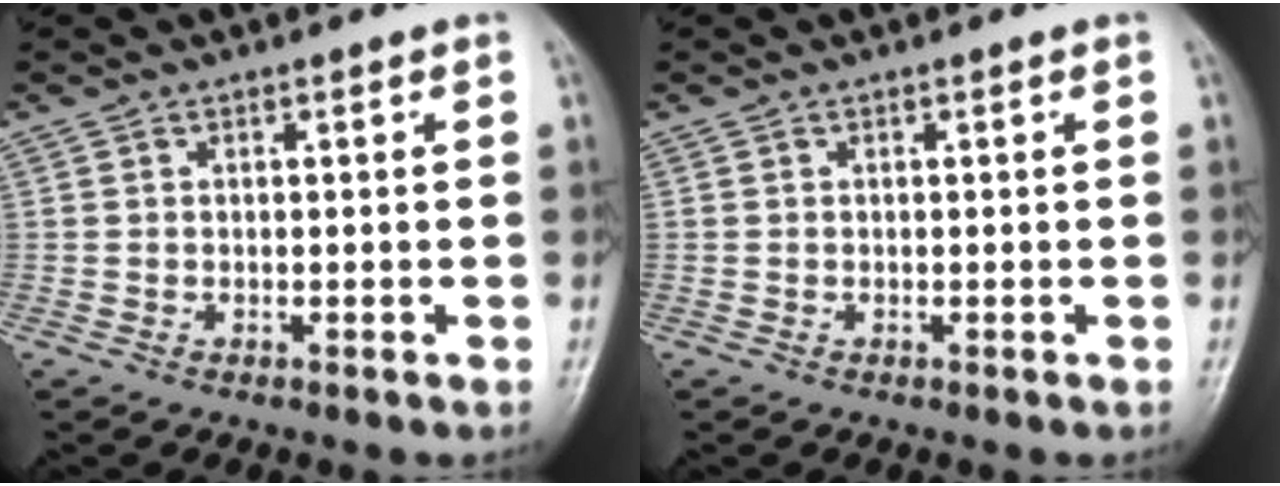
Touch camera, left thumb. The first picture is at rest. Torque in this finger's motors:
{"motor_torque": [-0.14, 0.14, 0.00, 0.00, 0.00]}